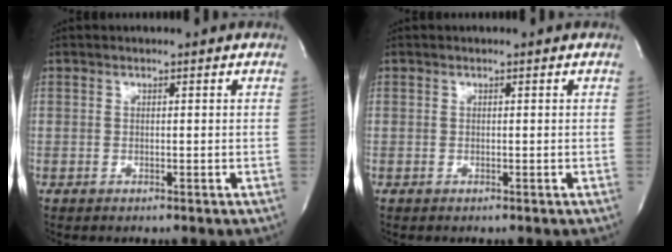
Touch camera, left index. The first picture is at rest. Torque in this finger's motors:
{"motor_torque": [0.00, 0.00, 0.00, 0.00]}